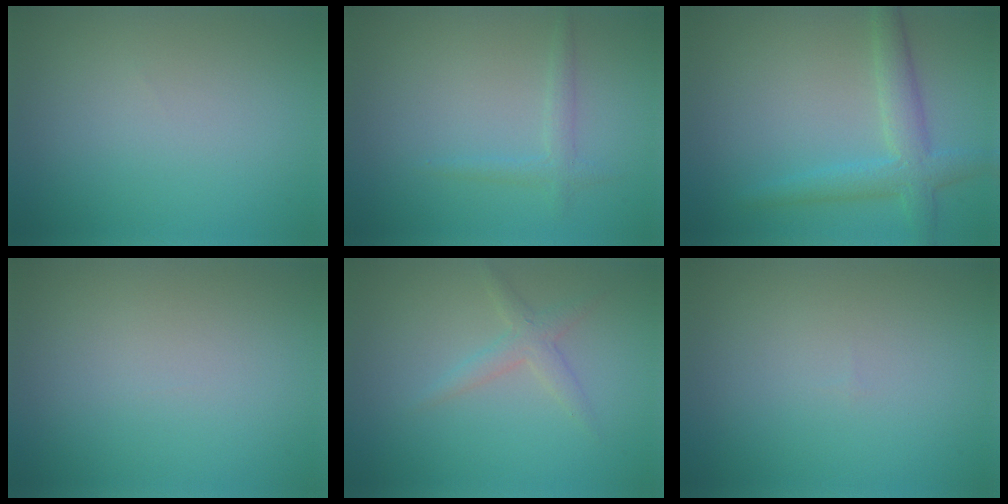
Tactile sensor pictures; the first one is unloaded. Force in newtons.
{"total": 1.3, "press": 1.3, "slide": 0.0}
{"total": 3.6, "press": 3.6, "slide": 0.1}
{"total": 0.0}
{"total": 1.8, "press": 1.8, "slide": 0.0}
{"total": 0.0}